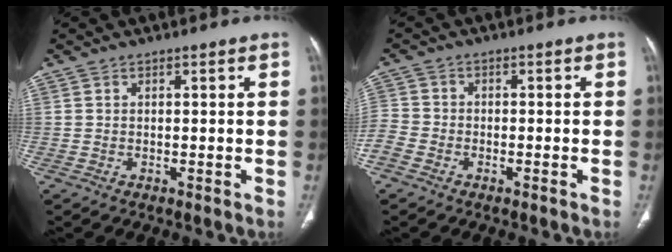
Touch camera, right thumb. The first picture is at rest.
{"total": 4.5, "force": [-2.9, 3.0, 1.7], "torque": [-0.042, 0.010, -0.062]}